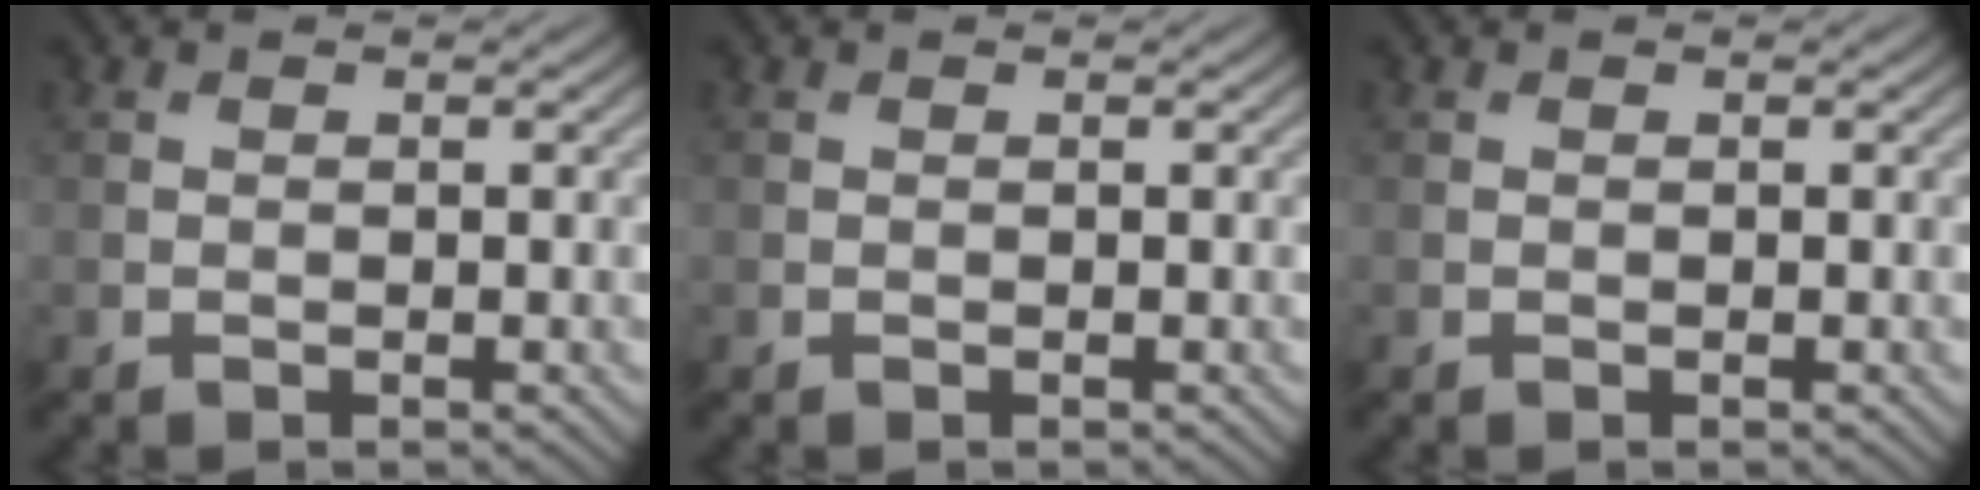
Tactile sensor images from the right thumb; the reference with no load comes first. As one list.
[{"total": 0.0}, {"total": 0.0}]